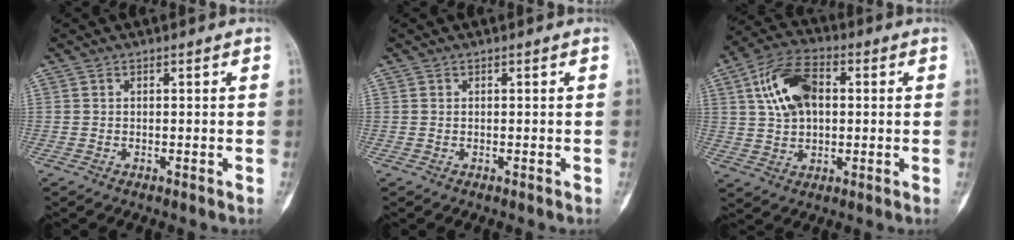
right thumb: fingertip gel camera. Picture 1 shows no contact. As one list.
[{"total": 0.0}, {"total": 12.7, "force": [2.7, 7.7, 9.7], "torque": [-0.166, 0.014, 0.044]}]